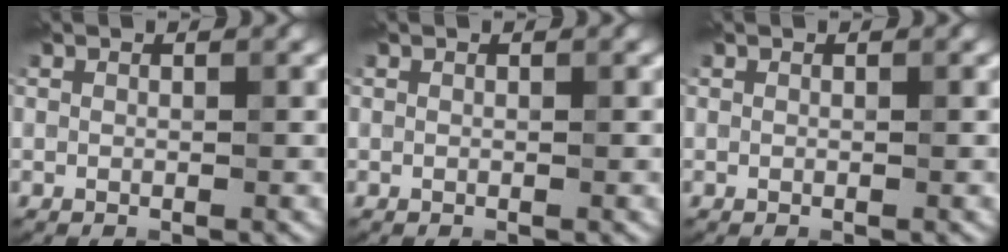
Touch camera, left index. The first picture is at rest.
{"total": 0.0}
{"total": 0.0}